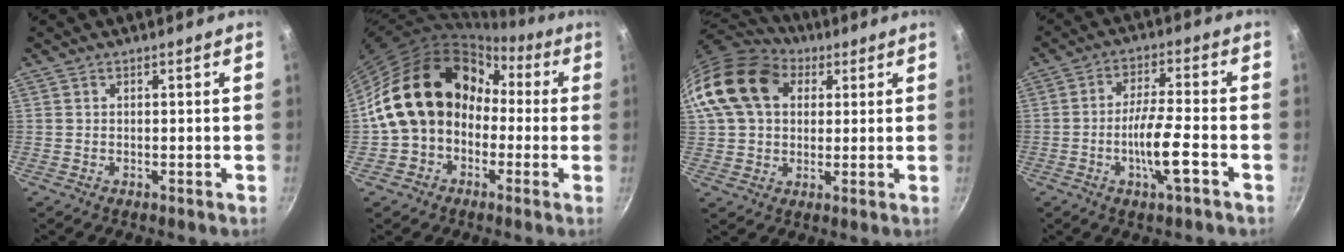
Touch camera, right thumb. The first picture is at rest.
{"total": 16.9, "force": [-0.8, 13.8, 9.8], "torque": [-0.135, 0.065, -0.020]}
{"total": 17.1, "force": [5.3, 12.6, 10.3], "torque": [-0.177, 0.018, 0.082]}
{"total": 8.8, "force": [-3.5, 1.4, 8.0], "torque": [-0.143, 0.018, -0.065]}